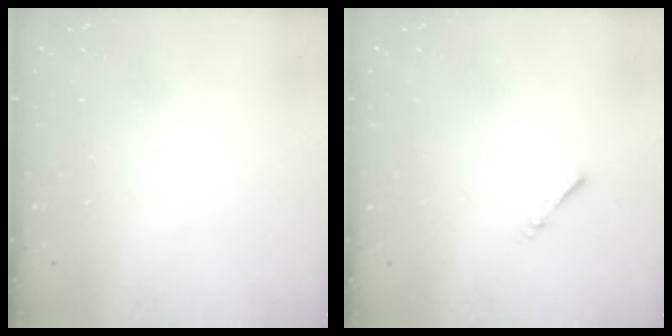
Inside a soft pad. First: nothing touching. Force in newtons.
{"total": 1.3, "press": 1.2, "slide": 0.3}